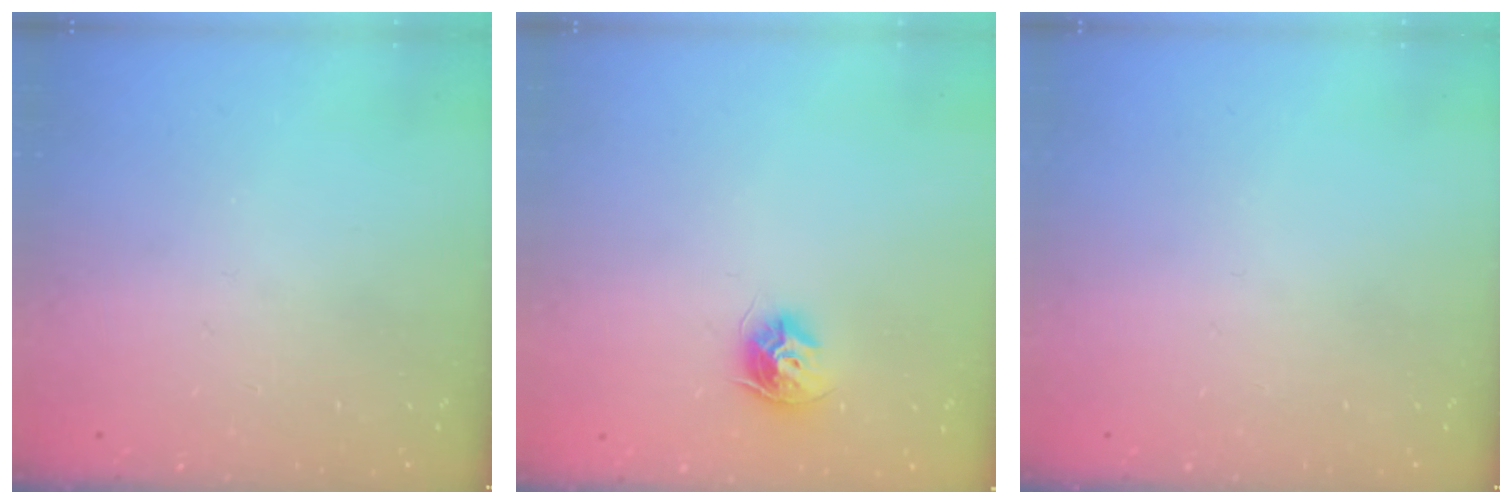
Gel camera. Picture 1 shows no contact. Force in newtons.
{"total": 8.5, "press": 8.5, "slide": 0.4}
{"total": 0.0}